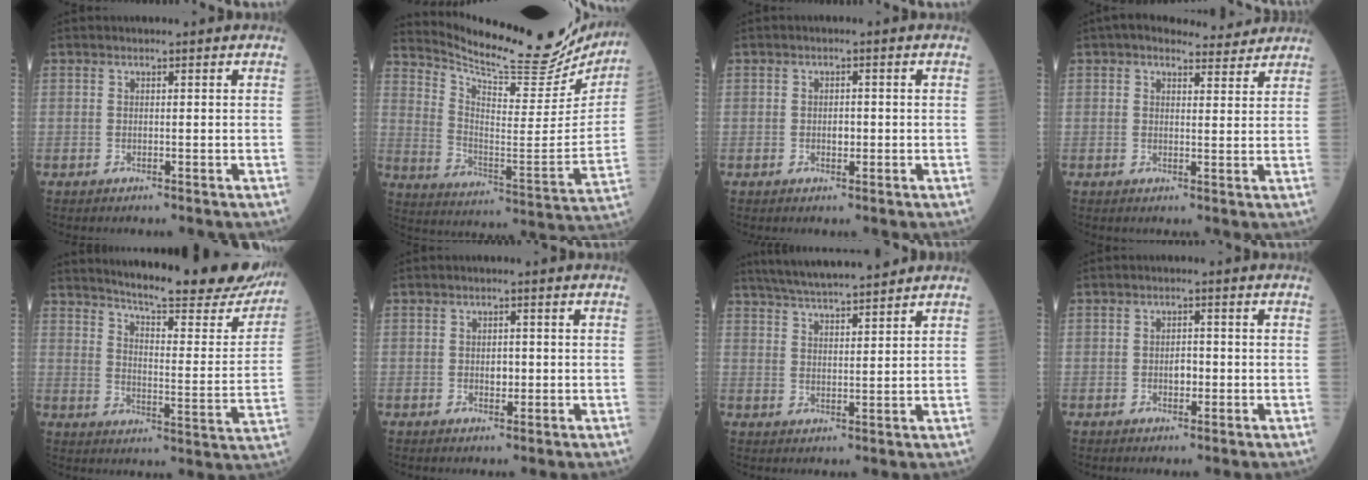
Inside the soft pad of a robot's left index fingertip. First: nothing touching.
{"total": 22.8, "force": [21.2, 4.0, 7.3], "torque": [-0.124, -0.077, 0.292]}
{"total": 1.4, "force": [-0.5, 0.8, 1.1], "torque": [-0.017, -0.002, -0.008]}
{"total": 6.4, "force": [5.9, 1.9, 1.6], "torque": [-0.017, 0.010, 0.068]}
{"total": 24.9, "force": [22.3, 2.9, 10.6], "torque": [-0.151, -0.081, 0.277]}
{"total": 1.6, "force": [-0.4, 1.0, 1.2], "torque": [-0.018, -0.002, -0.006]}
{"total": 11.4, "force": [10.2, 0.6, 4.9], "torque": [-0.085, 0.018, 0.161]}
{"total": 2.0, "force": [-0.7, 1.1, 1.5], "torque": [-0.021, 0.001, -0.012]}